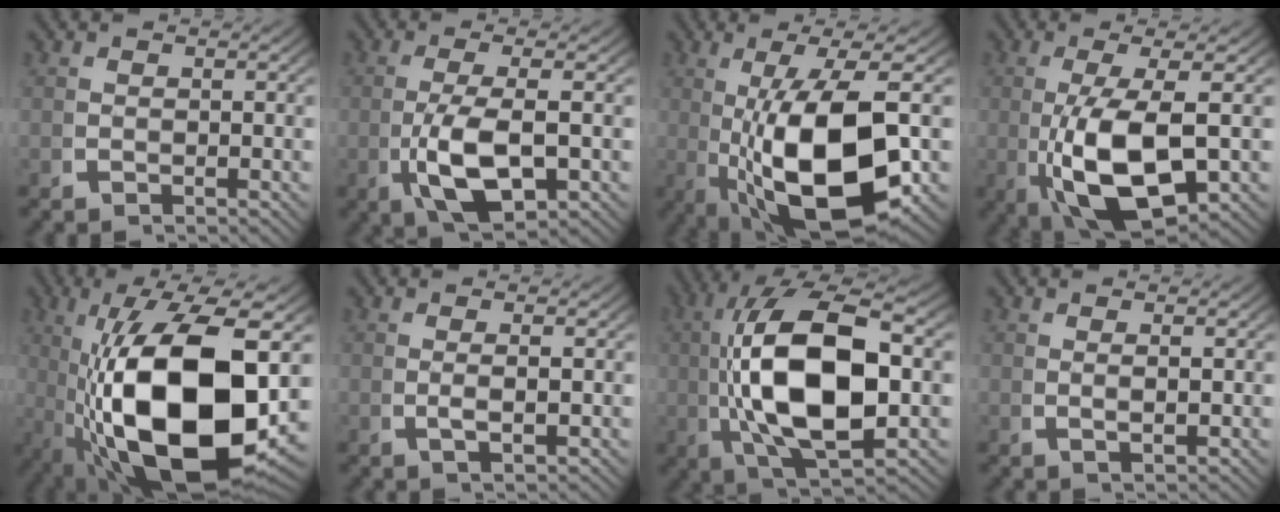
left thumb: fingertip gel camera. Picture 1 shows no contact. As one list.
[{"total": 6.5, "force": [-0.6, 3.0, 5.7], "torque": [-0.134, -0.015, 0.000]}, {"total": 16.0, "force": [-1.7, 7.9, 13.9], "torque": [-0.251, -0.046, 0.004]}, {"total": 10.9, "force": [-1.6, 5.3, 9.4], "torque": [-0.217, -0.040, 0.003]}, {"total": 23.9, "force": [-3.2, 12.7, 19.9], "torque": [-0.373, -0.068, -0.004]}, {"total": 1.6, "force": [0.3, 0.3, 1.6], "torque": [-0.037, -0.001, 0.009]}, {"total": 16.4, "force": [0.1, 8.4, 14.1], "torque": [-0.297, -0.040, 0.025]}, {"total": 1.3, "force": [0.6, 0.1, 1.1], "torque": [-0.026, -0.002, 0.015]}]